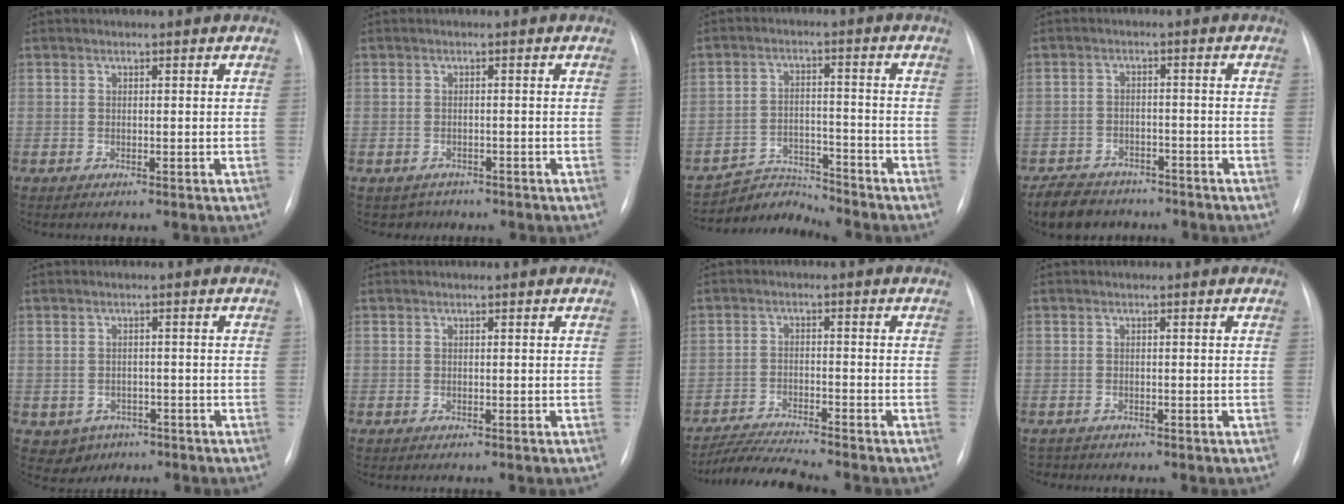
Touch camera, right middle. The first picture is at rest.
{"total": 2.3, "force": [-1.7, 1.5, -0.3], "torque": [0.001, 0.003, -0.024]}
{"total": 5.7, "force": [-5.5, 0.1, -1.7], "torque": [0.025, 0.009, -0.091]}
{"total": 8.0, "force": [-6.7, 3.9, 2.1], "torque": [-0.036, -0.002, -0.101]}
{"total": 3.8, "force": [-1.9, 3.2, 0.7], "torque": [-0.011, 0.007, -0.016]}
{"total": 0.0}
{"total": 6.9, "force": [-6.5, -1.1, 2.0], "torque": [-0.038, -0.019, -0.117]}
{"total": 1.2, "force": [-1.1, 0.4, -0.3], "torque": [0.004, -0.003, -0.016]}